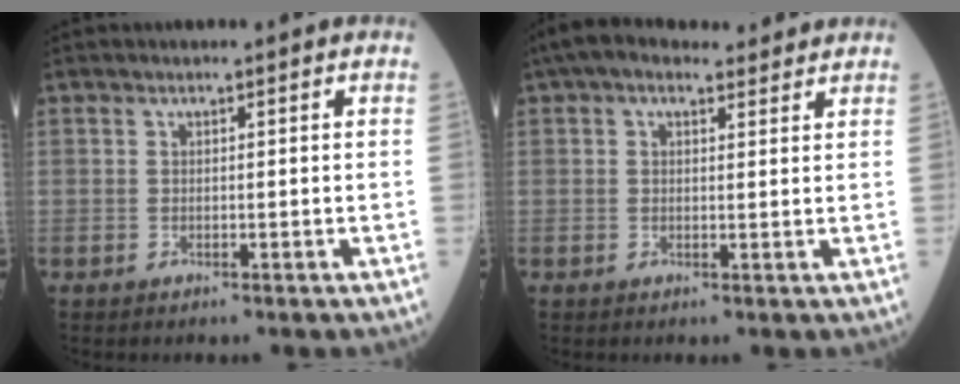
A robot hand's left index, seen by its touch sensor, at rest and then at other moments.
{"total": 7.1, "force": [5.5, 3.0, 3.4], "torque": [-0.059, 0.042, 0.086]}